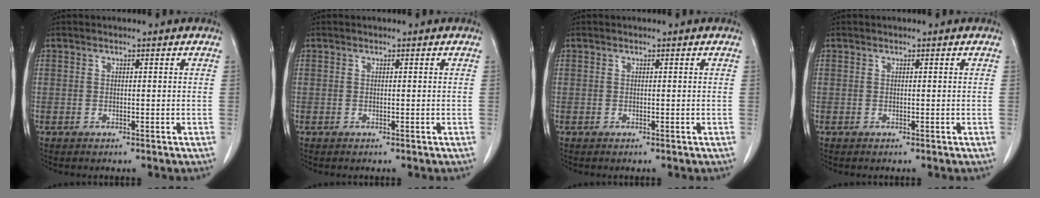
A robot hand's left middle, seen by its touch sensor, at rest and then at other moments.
{"total": 0.0}
{"total": 0.0}
{"total": 0.0}